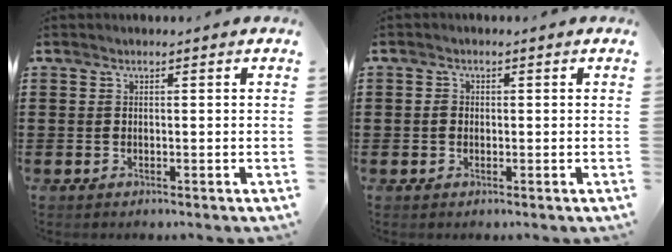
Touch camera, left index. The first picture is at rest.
{"total": 1.1, "force": [-0.1, 0.9, 0.5], "torque": [-0.012, 0.006, -0.002]}